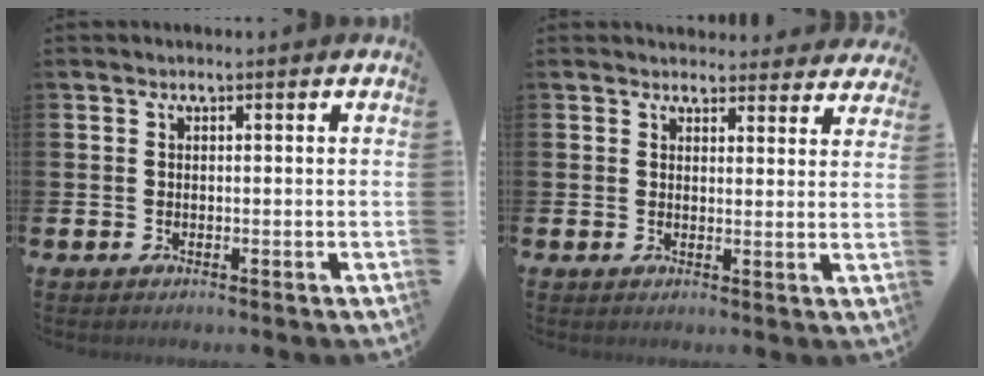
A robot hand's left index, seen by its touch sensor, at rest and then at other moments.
{"total": 3.2, "force": [3.1, 0.9, -0.1], "torque": [0.006, -0.018, 0.054]}